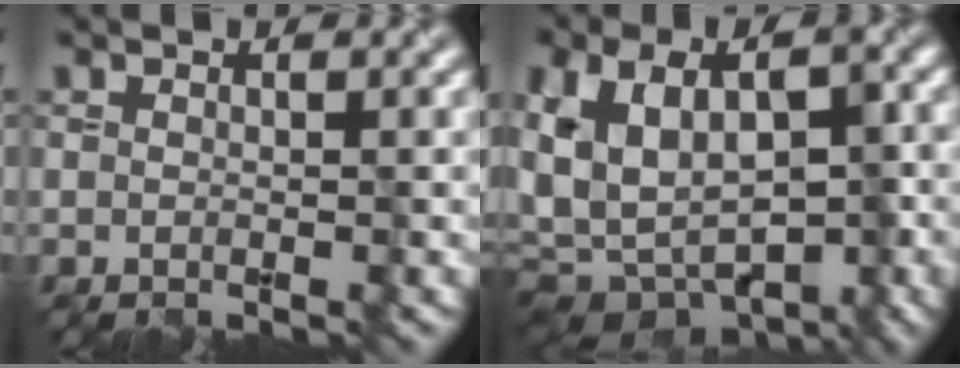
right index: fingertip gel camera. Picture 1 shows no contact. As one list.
[{"total": 12.5, "force": [-3.9, 8.2, 8.5], "torque": [-0.156, -0.006, -0.028]}]